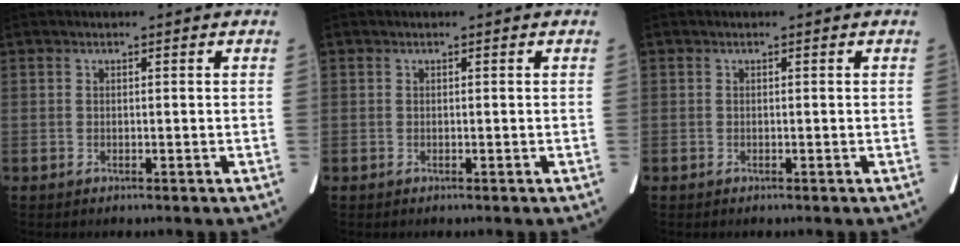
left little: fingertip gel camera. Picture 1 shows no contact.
{"total": 0.0}
{"total": 0.0}